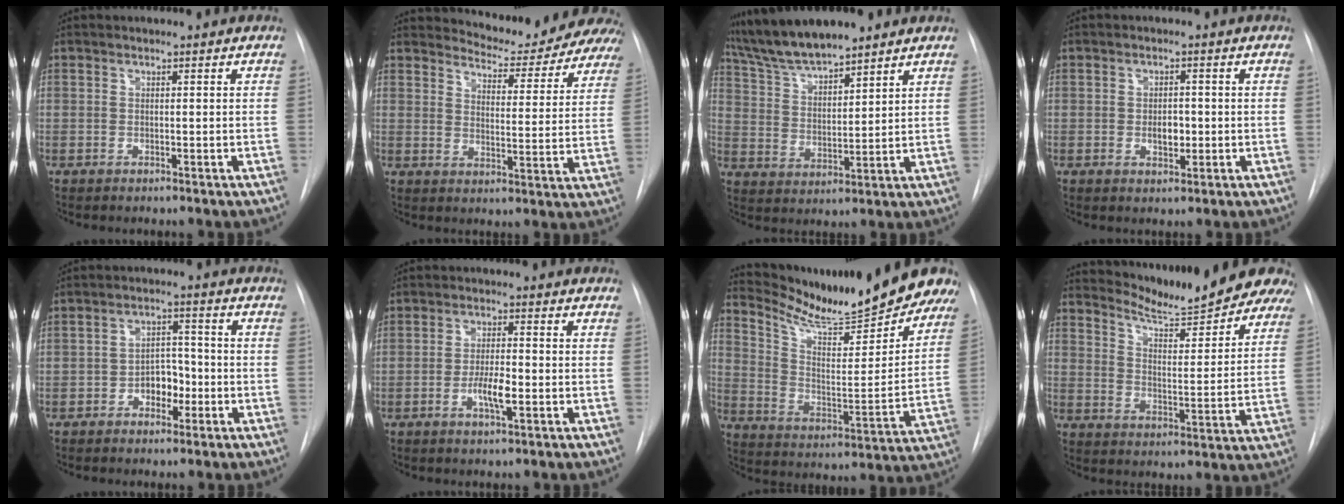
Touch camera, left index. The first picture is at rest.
{"total": 14.6, "force": [14.2, 2.4, 2.6], "torque": [-0.023, -0.054, 0.160]}
{"total": 10.6, "force": [9.5, 1.3, 4.4], "torque": [-0.088, 0.016, 0.182]}
{"total": 2.8, "force": [-0.4, 1.7, 2.2], "torque": [-0.034, 0.000, -0.003]}
{"total": 4.9, "force": [-2.0, 3.1, 3.2], "torque": [-0.047, 0.013, -0.034]}
{"total": 4.4, "force": [-1.5, 1.0, 4.1], "torque": [-0.076, -0.001, -0.026]}
{"total": 22.0, "force": [20.1, 2.4, 8.5], "torque": [-0.138, -0.054, 0.292]}
{"total": 15.0, "force": [14.4, 1.1, 4.3], "torque": [-0.065, -0.045, 0.190]}